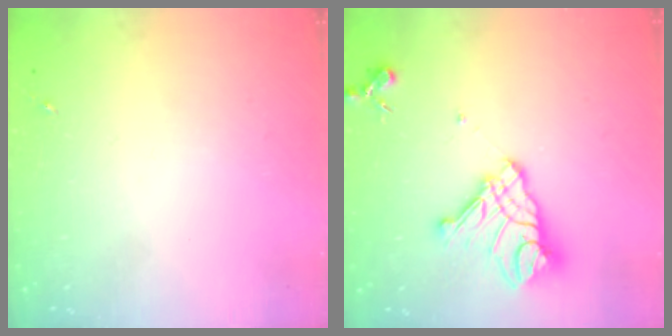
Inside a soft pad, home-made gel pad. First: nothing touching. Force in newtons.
{"total": 15.8, "press": 15.7, "slide": 1.7}